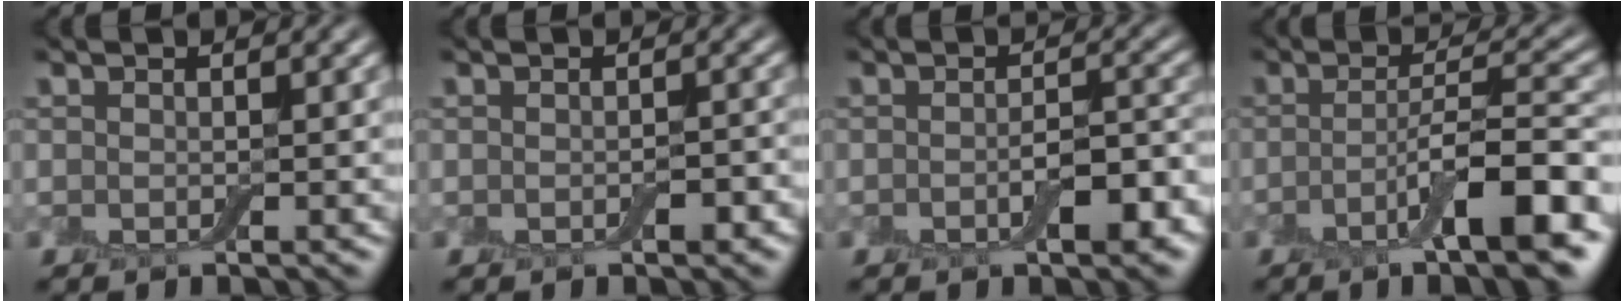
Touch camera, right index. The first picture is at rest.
{"total": 1.3, "force": [-0.5, 0.6, 1.0], "torque": [-0.016, 0.001, -0.006]}
{"total": 3.5, "force": [-1.4, 1.3, 3.0], "torque": [-0.051, 0.000, -0.021]}
{"total": 8.3, "force": [-3.6, 1.4, 7.4], "torque": [-0.112, 0.009, -0.064]}